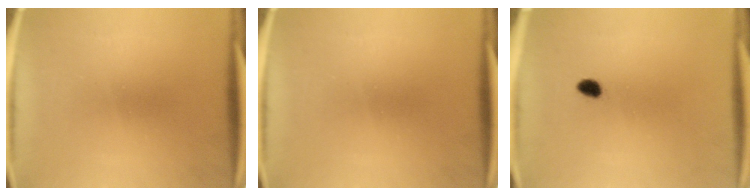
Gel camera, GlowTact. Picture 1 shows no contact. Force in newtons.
{"total": 0.0}
{"total": 2.0}